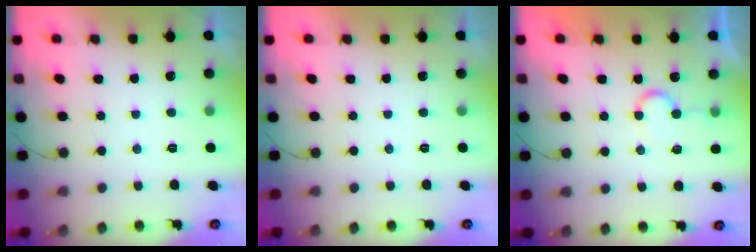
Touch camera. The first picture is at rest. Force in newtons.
{"total": 1.7, "press": 1.7, "slide": 0.1}
{"total": 7.7, "press": 7.7, "slide": 0.7}